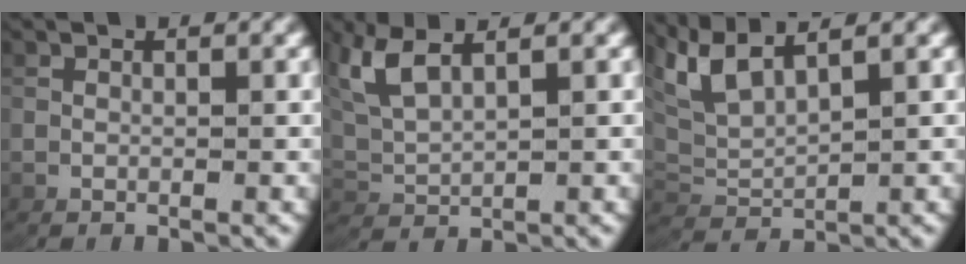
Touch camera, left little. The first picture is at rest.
{"total": 4.7, "force": [2.2, 2.8, 3.0], "torque": [-0.094, -0.004, 0.051]}
{"total": 6.4, "force": [2.5, 4.4, 3.8], "torque": [-0.117, -0.011, 0.051]}